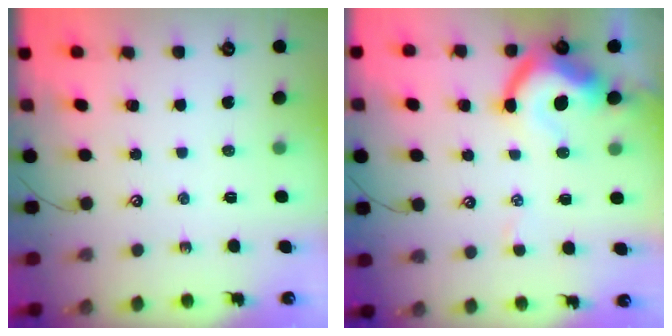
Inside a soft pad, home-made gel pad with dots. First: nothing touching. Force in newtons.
{"total": 8.9, "press": 8.8, "slide": 1.4}